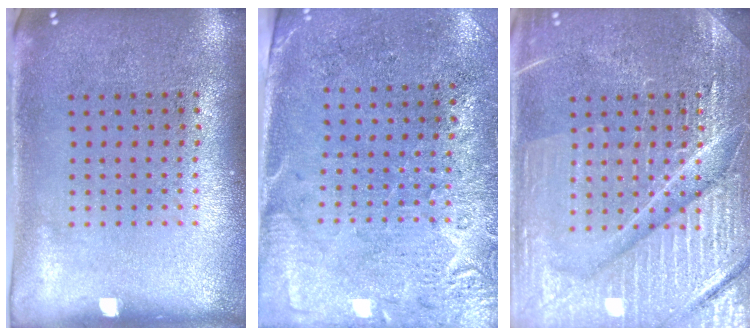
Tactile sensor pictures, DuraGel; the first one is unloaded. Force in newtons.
{"total": 2.8, "press": 2.4, "slide": 1.4}
{"total": 7.6, "press": 7.5, "slide": 1.0}